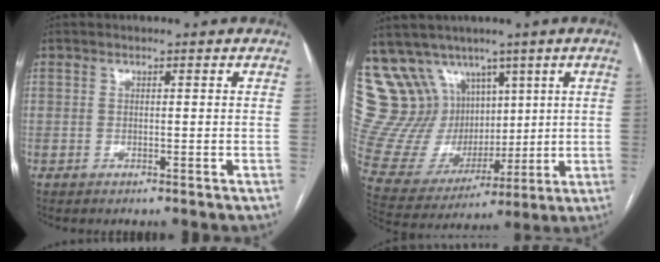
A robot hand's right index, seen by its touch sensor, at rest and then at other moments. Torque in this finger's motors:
{"motor_torque": [-0.87, 1.13, -0.35, -0.11]}